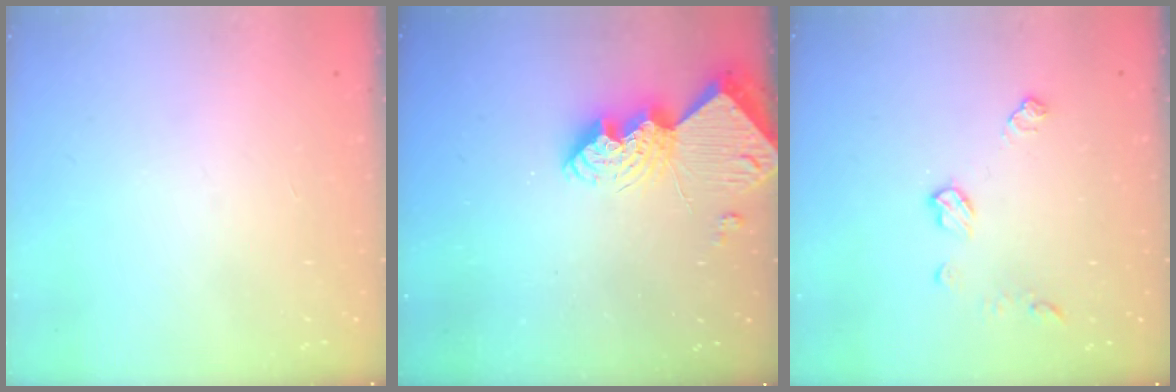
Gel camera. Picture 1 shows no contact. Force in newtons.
{"total": 11.1, "press": 11.0, "slide": 1.0}
{"total": 7.4, "press": 7.4, "slide": 0.5}